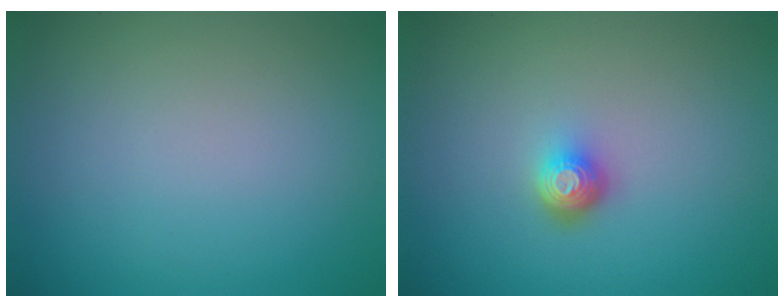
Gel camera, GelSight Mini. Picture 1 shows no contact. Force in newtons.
{"total": 1.9, "press": 1.4, "slide": 1.3}